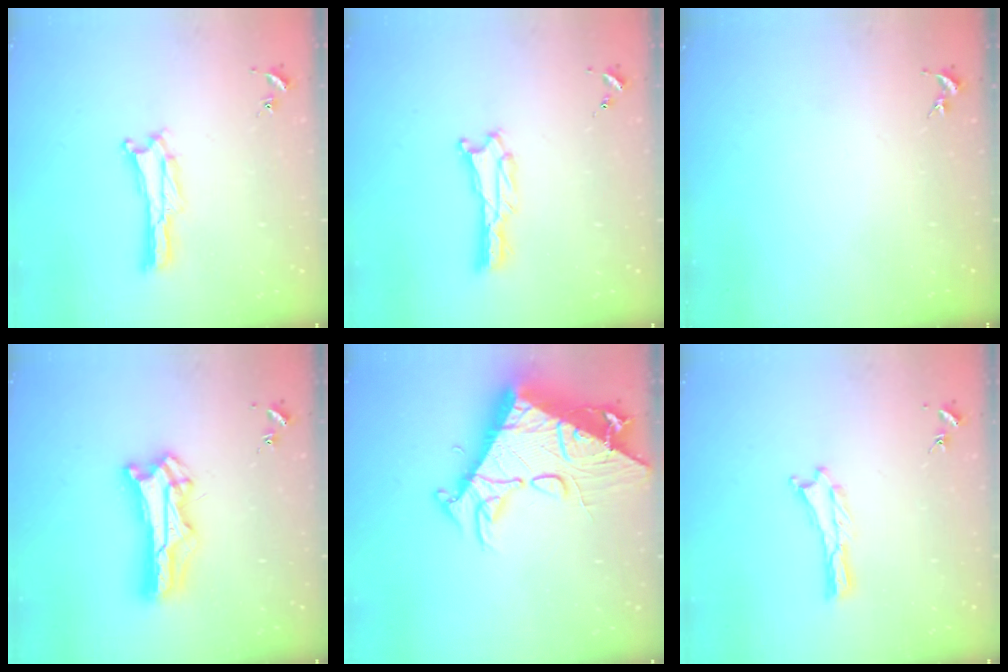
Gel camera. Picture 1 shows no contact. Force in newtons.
{"total": 0.7, "press": 0.7, "slide": 0.1}
{"total": 0.0}
{"total": 9.2, "press": 9.2, "slide": 1.0}
{"total": 15.2, "press": 15.0, "slide": 1.9}
{"total": 0.0}